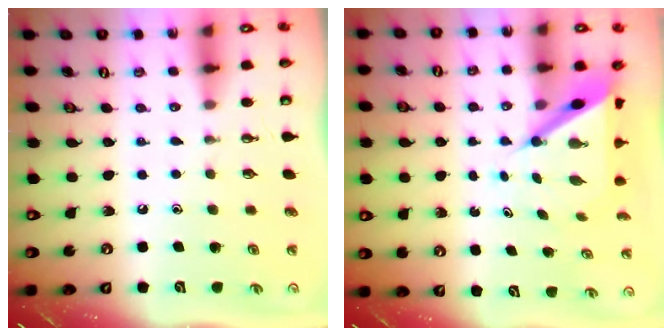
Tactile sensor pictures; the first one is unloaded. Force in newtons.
{"total": 6.7, "press": 6.7, "slide": 0.7}